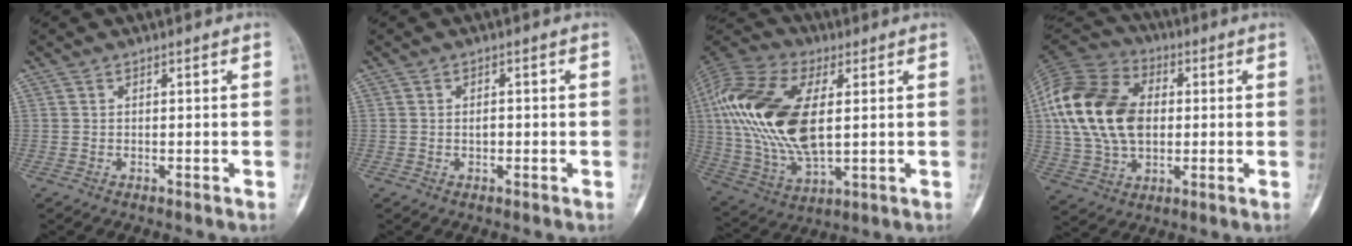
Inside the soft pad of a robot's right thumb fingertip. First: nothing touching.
{"total": 1.3, "force": [-0.2, 0.8, 1.0], "torque": [-0.011, 0.003, -0.003]}
{"total": 24.4, "force": [3.2, 12.4, 20.8], "torque": [-0.446, -0.010, 0.055]}
{"total": 21.1, "force": [1.8, 14.1, 15.6], "torque": [-0.305, 0.008, 0.032]}